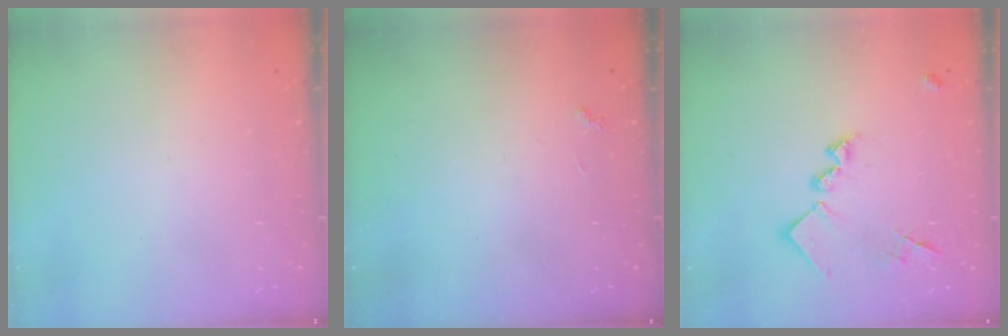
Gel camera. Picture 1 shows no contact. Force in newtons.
{"total": 2.3, "press": 2.3, "slide": 0.4}
{"total": 14.7, "press": 14.7, "slide": 0.7}